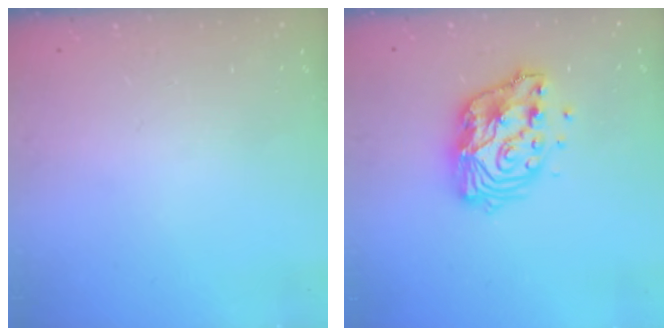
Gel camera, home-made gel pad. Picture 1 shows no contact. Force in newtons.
{"total": 12.4, "press": 12.3, "slide": 1.1}